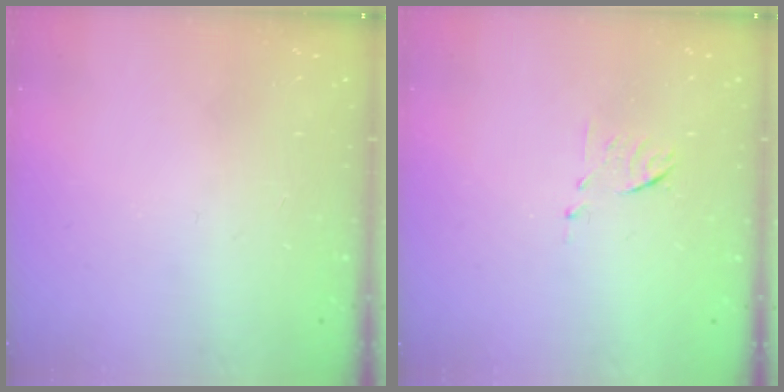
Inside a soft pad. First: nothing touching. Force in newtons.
{"total": 5.9, "press": 5.9, "slide": 0.5}